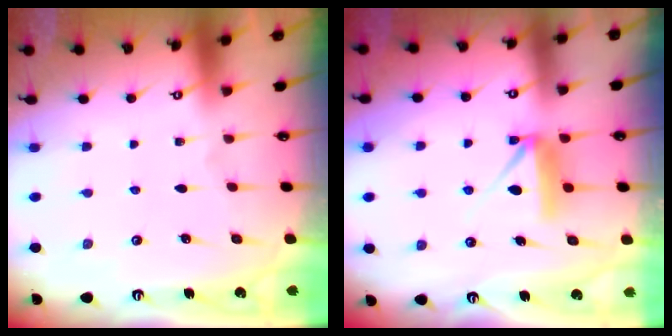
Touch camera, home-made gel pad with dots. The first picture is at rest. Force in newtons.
{"total": 8.0, "press": 8.0, "slide": 0.4}